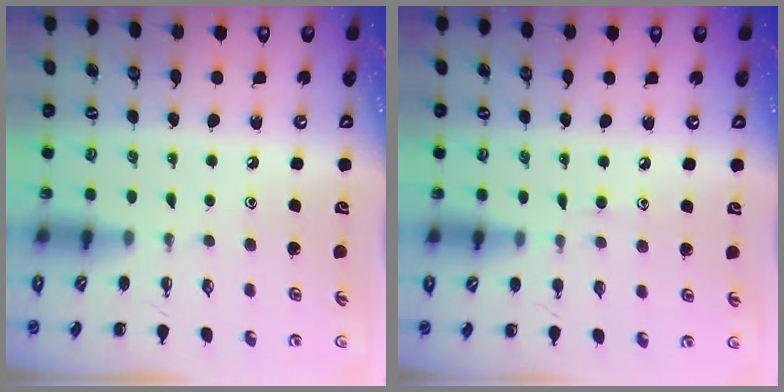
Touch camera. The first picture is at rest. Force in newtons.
{"total": 5.8, "press": 5.6, "slide": 1.7}